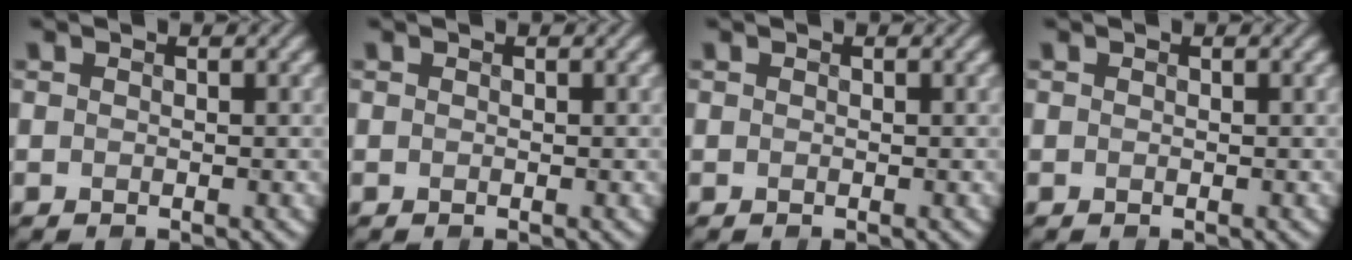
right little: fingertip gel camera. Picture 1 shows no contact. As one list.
[{"total": 0.0}, {"total": 0.0}, {"total": 0.0}]